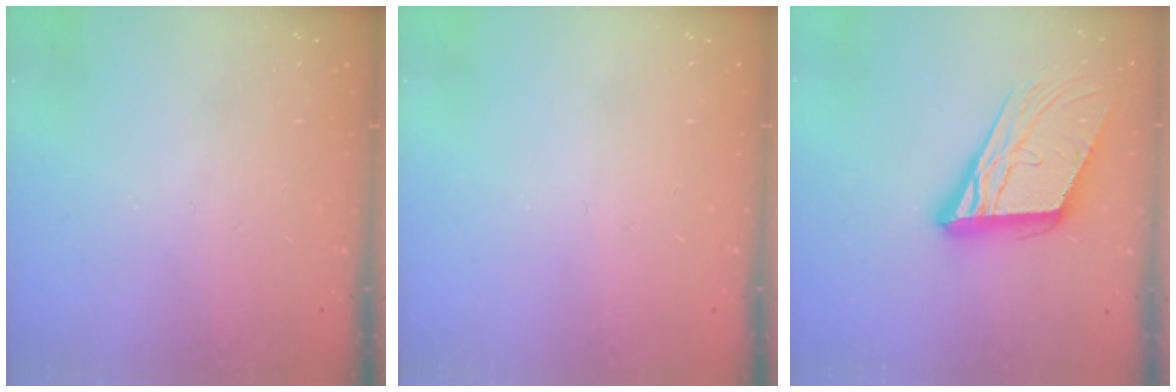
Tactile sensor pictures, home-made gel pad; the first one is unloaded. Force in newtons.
{"total": 0.0}
{"total": 17.6, "press": 17.4, "slide": 2.6}